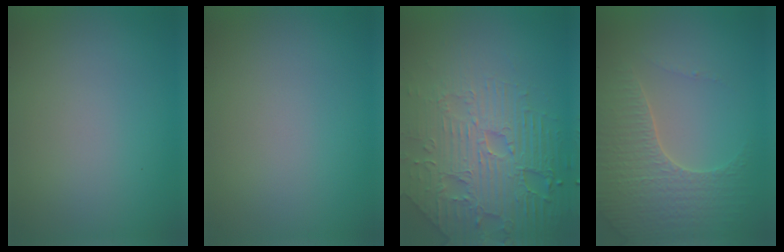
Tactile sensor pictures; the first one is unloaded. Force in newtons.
{"total": 0.0}
{"total": 7.1, "press": 5.8, "slide": 4.1}
{"total": 4.3, "press": 4.0, "slide": 1.5}